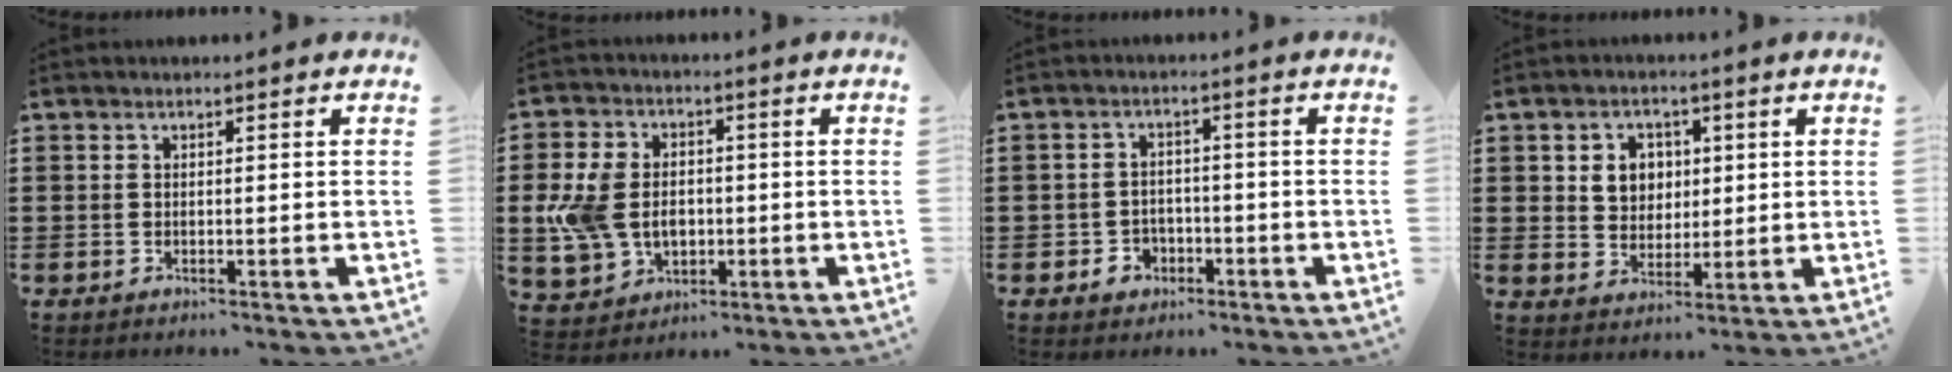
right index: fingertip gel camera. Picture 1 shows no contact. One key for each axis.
{"total": 8.8, "fx": -0.5, "fy": 6.7, "fz": 5.7, "tx": -0.154, "ty": 0.009, "tz": -0.012}
{"total": 2.9, "fx": -1.7, "fy": 2.2, "fz": 0.7, "tx": -0.020, "ty": 0.006, "tz": -0.037}
{"total": 4.9, "fx": 1.1, "fy": 4.4, "fz": 2.0, "tx": -0.050, "ty": 0.011, "tz": 0.015}